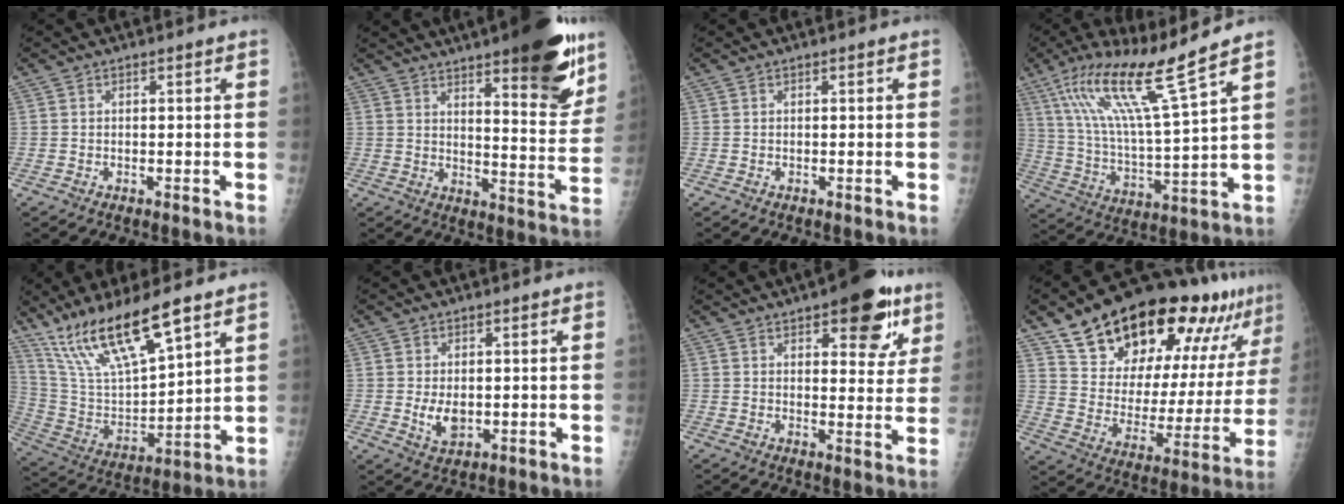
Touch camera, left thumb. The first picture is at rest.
{"total": 19.8, "force": [12.5, 5.0, 14.5], "torque": [-0.165, -0.066, 0.174]}
{"total": 0.0}
{"total": 17.5, "force": [11.1, 0.5, 13.5], "torque": [-0.246, -0.048, 0.208]}
{"total": 18.9, "force": [13.1, 4.6, 12.9], "torque": [-0.225, -0.054, 0.262]}
{"total": 4.7, "force": [-0.3, 3.1, 3.5], "torque": [-0.051, -0.008, 0.005]}
{"total": 13.3, "force": [7.3, 5.6, 9.6], "torque": [-0.077, -0.028, 0.093]}
{"total": 28.6, "force": [19.2, 11.4, 17.9], "torque": [-0.242, -0.055, 0.297]}